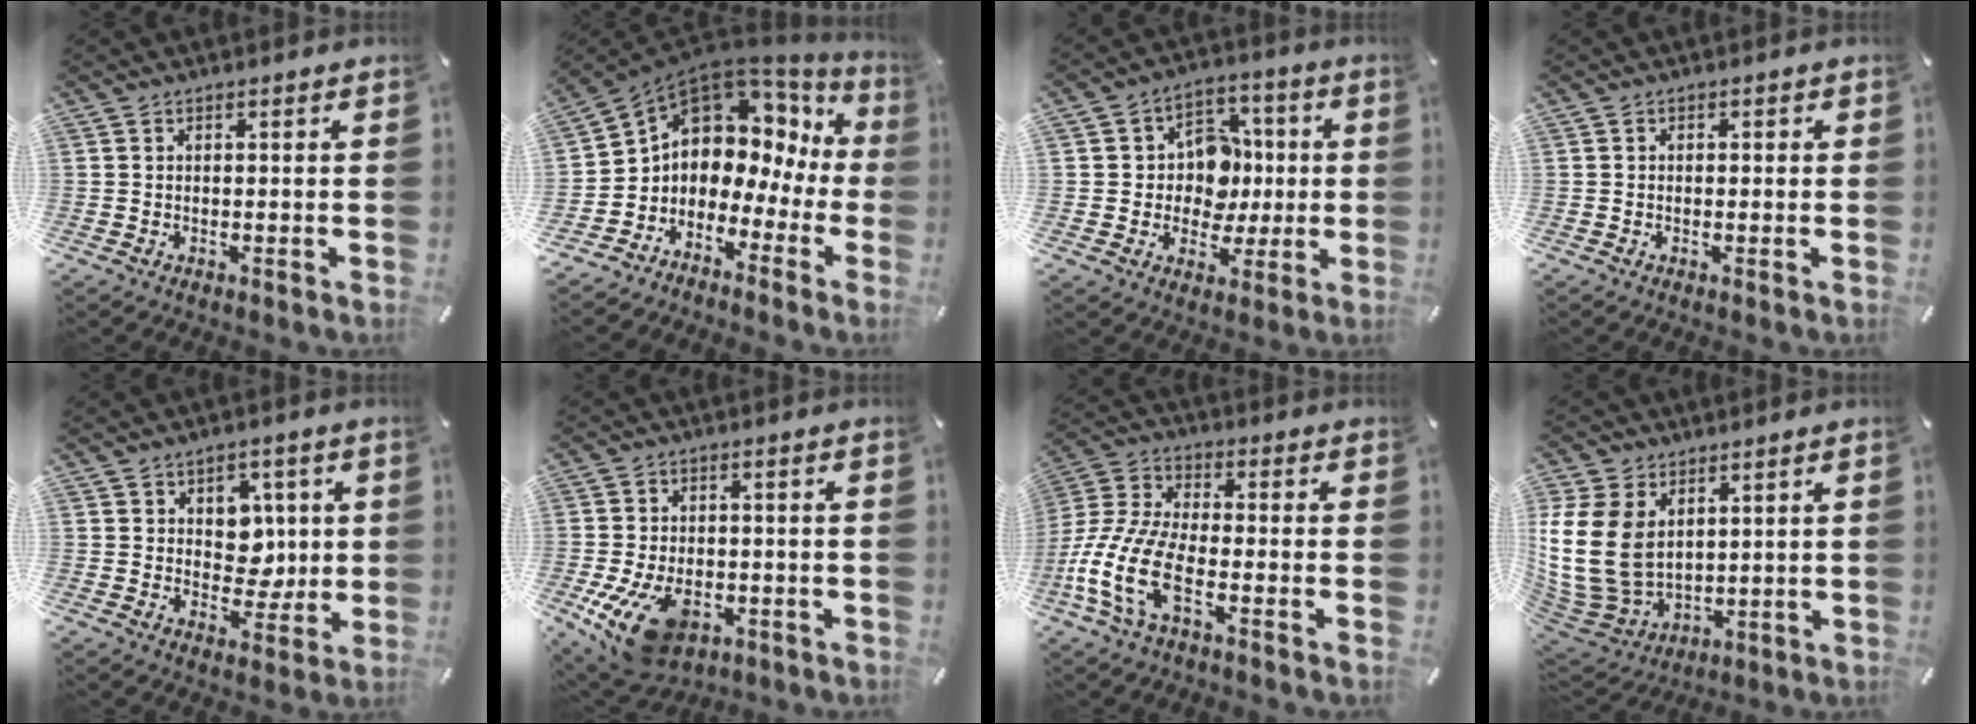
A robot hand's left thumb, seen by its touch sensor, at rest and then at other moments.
{"total": 6.7, "force": [2.0, 6.0, 2.1], "torque": [-0.064, -0.038, 0.035]}
{"total": 12.1, "force": [0.3, 10.8, 5.4], "torque": [-0.076, 0.011, 0.014]}
{"total": 0.7, "force": [-0.2, 0.6, 0.3], "torque": [-0.004, 0.004, -0.005]}
{"total": 7.6, "force": [2.2, 6.6, 2.9], "torque": [-0.032, -0.010, 0.039]}
{"total": 13.1, "force": [-5.0, 8.3, 8.8], "torque": [-0.169, 0.013, -0.084]}
{"total": 13.4, "force": [-6.0, 6.2, 10.2], "torque": [-0.236, -0.001, -0.113]}
{"total": 17.0, "force": [3.2, 13.2, 10.2], "torque": [-0.254, -0.022, 0.060]}